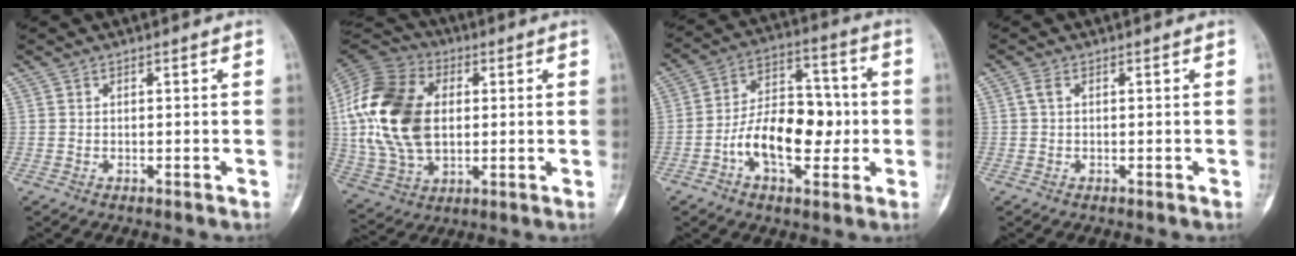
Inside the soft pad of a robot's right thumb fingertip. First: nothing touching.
{"total": 23.3, "force": [2.0, 15.3, 17.5], "torque": [-0.354, -0.001, 0.036]}
{"total": 15.3, "force": [-2.8, 8.9, 12.1], "torque": [-0.177, 0.038, -0.049]}
{"total": 1.1, "force": [0.2, 0.5, 1.0], "torque": [-0.026, 0.001, 0.002]}